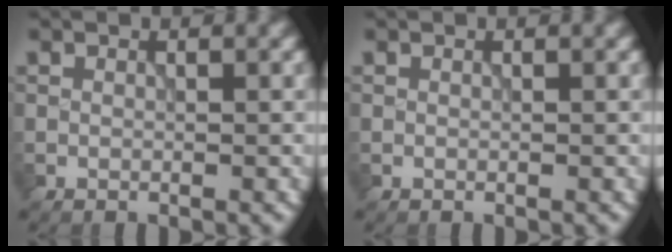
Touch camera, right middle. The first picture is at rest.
{"total": 0.0}